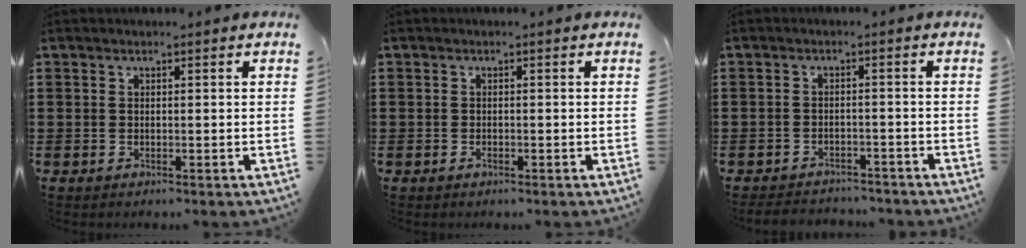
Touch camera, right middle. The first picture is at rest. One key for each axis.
{"total": 0.7, "fx": -0.5, "fy": 0.4, "fz": 0.3, "tx": -0.005, "ty": 0.000, "tz": -0.011}
{"total": 2.7, "fx": -2.6, "fy": 0.4, "fz": -0.1, "tx": -0.005, "ty": 0.000, "tz": -0.057}